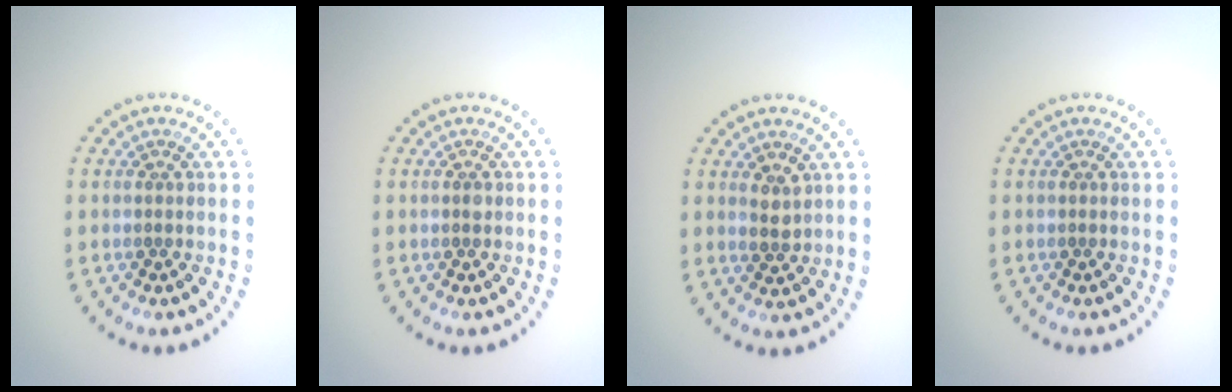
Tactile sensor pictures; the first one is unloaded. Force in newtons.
{"total": 0.7, "press": 0.7, "slide": 0.1}
{"total": 1.5, "press": 1.4, "slide": 0.5}
{"total": 0.0}